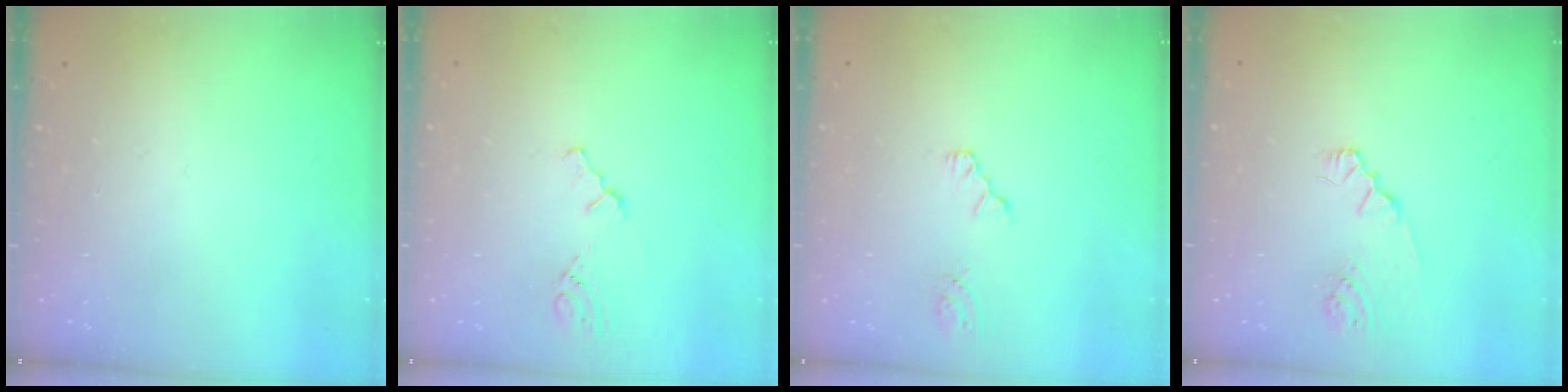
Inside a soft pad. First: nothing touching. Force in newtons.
{"total": 1.3, "press": 1.3, "slide": 0.2}
{"total": 1.9, "press": 1.9, "slide": 0.3}
{"total": 1.8, "press": 1.8, "slide": 0.2}